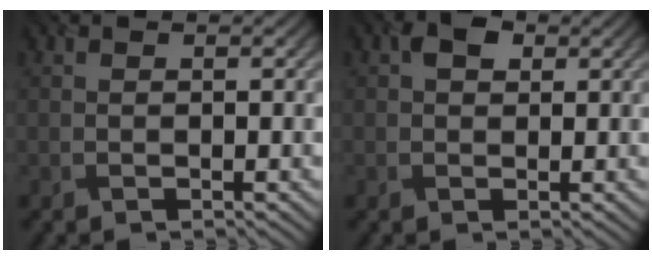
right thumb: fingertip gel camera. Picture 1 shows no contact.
{"total": 2.6, "force": [0.9, 1.8, 1.5], "torque": [-0.029, 0.006, 0.010]}